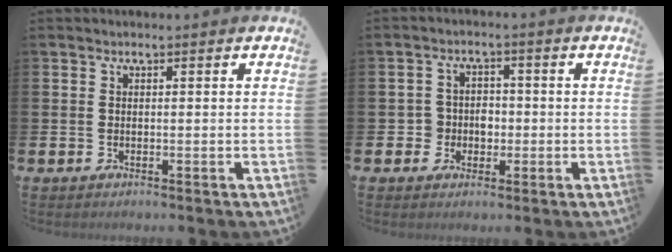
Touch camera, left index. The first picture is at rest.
{"total": 3.3, "force": [-0.8, 3.1, 0.7], "torque": [-0.020, 0.003, -0.024]}